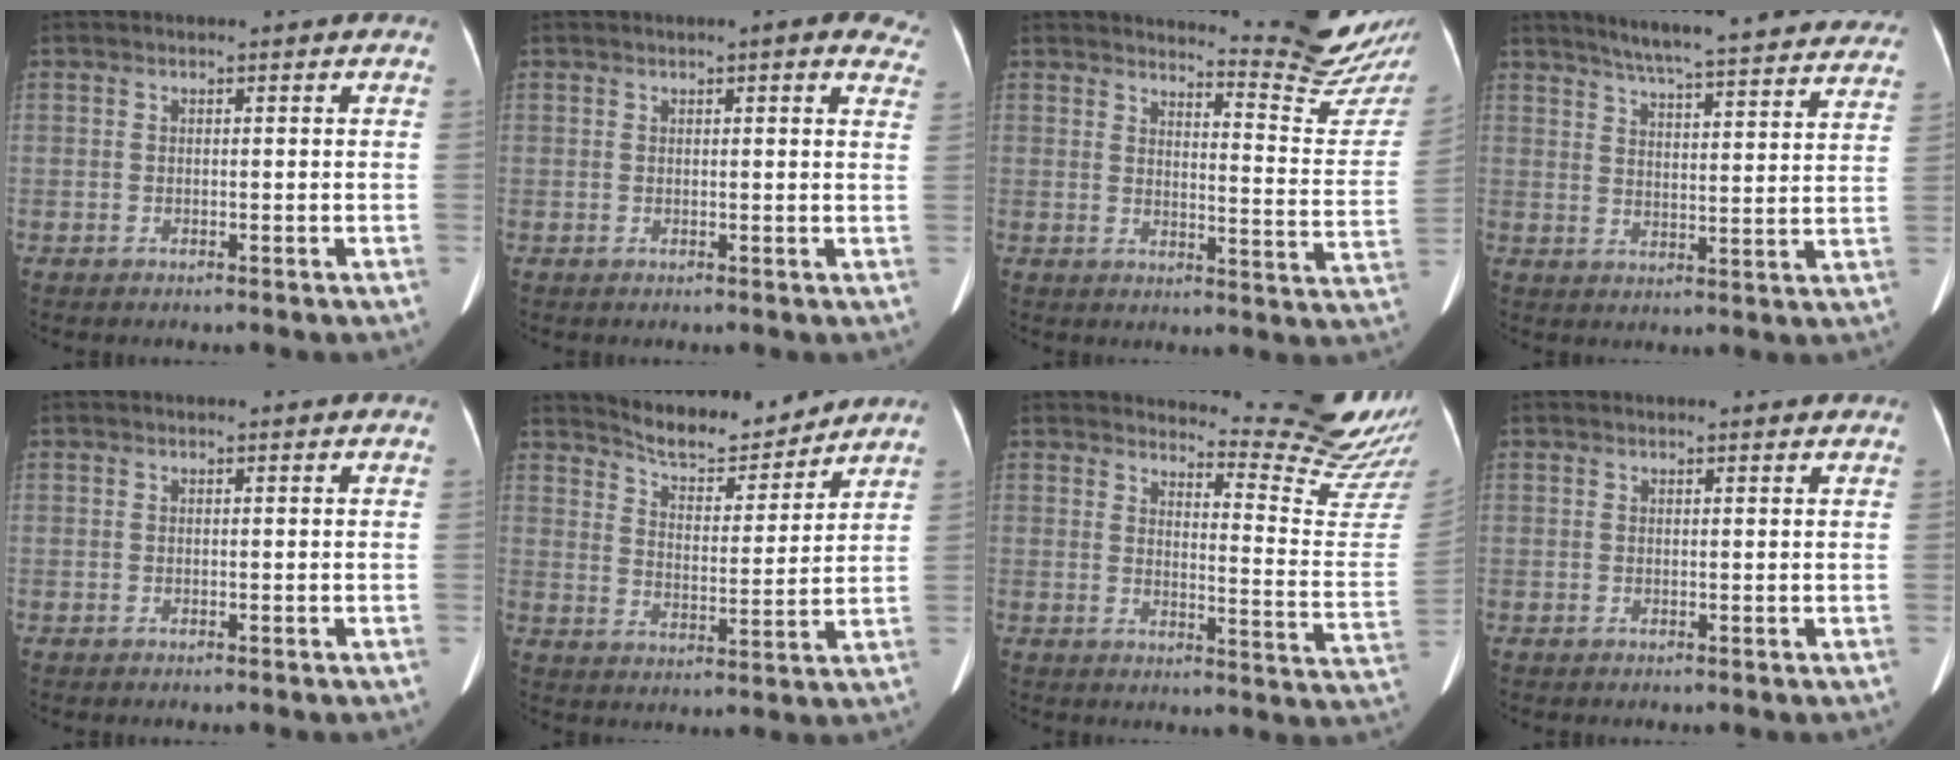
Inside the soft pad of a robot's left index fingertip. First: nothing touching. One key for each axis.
{"total": 5.9, "fx": 4.4, "fy": 1.6, "fz": 3.6, "tx": -0.024, "ty": 0.000, "tz": 0.029}
{"total": 12.2, "fx": 12.0, "fy": -1.6, "fz": 1.6, "tx": -0.018, "ty": -0.108, "tz": 0.139}
{"total": 27.4, "fx": 24.7, "fy": 2.7, "fz": 11.5, "tx": -0.163, "ty": -0.039, "tz": 0.299}
{"total": 0.0}
{"total": 9.6, "fx": 9.3, "fy": 1.4, "fz": 1.8, "tx": -0.034, "ty": -0.003, "tz": 0.152}
{"total": 15.3, "fx": 15.0, "fy": -1.1, "fz": 2.8, "tx": -0.033, "ty": -0.142, "tz": 0.162}
{"total": 1.1, "fx": 1.0, "fy": 0.2, "fz": 0.1, "tx": -0.010, "ty": 0.000, "tz": 0.009}